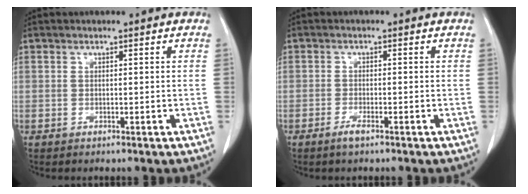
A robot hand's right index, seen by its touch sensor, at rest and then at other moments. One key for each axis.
{"total": 1.7, "fx": -1.2, "fy": 0.3, "fz": 1.1, "tx": -0.028, "ty": -0.002, "tz": -0.024}